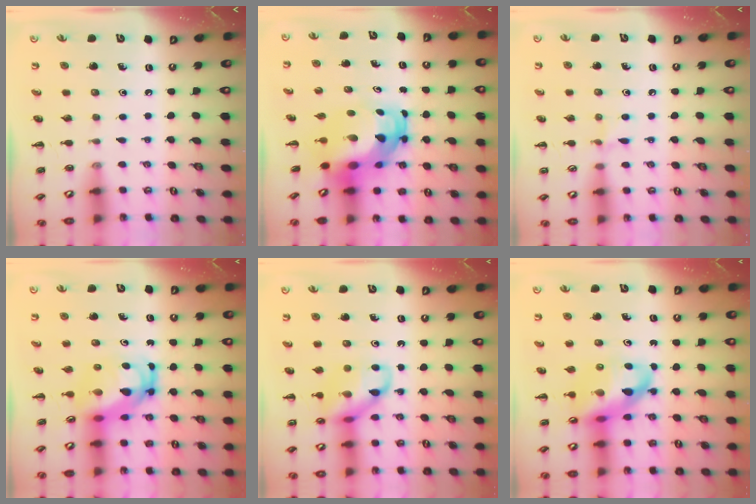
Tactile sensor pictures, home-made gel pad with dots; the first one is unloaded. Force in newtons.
{"total": 7.8, "press": 7.6, "slide": 2.0}
{"total": 5.3, "press": 5.0, "slide": 1.9}
{"total": 5.9, "press": 5.8, "slide": 1.4}
{"total": 11.7, "press": 11.7, "slide": 0.7}
{"total": 12.9, "press": 12.3, "slide": 3.8}